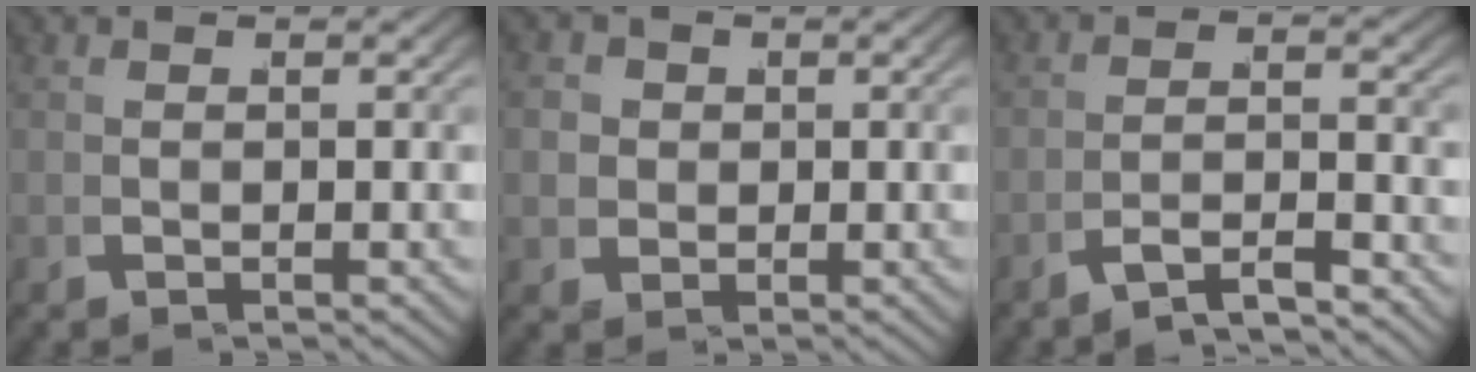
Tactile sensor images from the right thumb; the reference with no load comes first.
{"total": 4.5, "force": [0.6, 4.2, 1.6], "torque": [-0.046, -0.009, 0.011]}
{"total": 3.2, "force": [-2.5, 0.7, 1.8], "torque": [-0.025, -0.002, -0.045]}